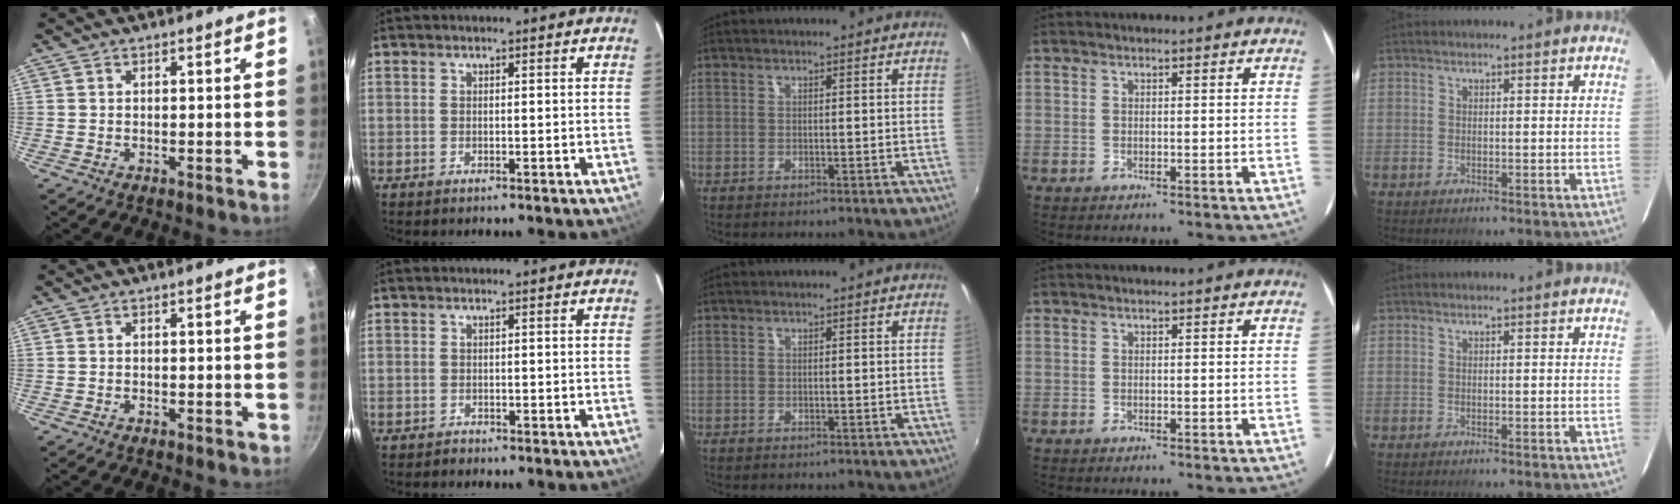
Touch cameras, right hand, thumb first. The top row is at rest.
{"thumb": {"total": 0.6, "force": [-0.3, 0.4, 0.3], "torque": [-0.002, 0.002, -0.005]}, "index": {"total": 0.8, "force": [-0.6, 0.5, -0.3], "torque": [0.004, 0.006, -0.009]}, "middle": {"total": 0.7, "force": [0.6, -0.1, -0.2], "torque": [0.004, -0.001, 0.008]}}